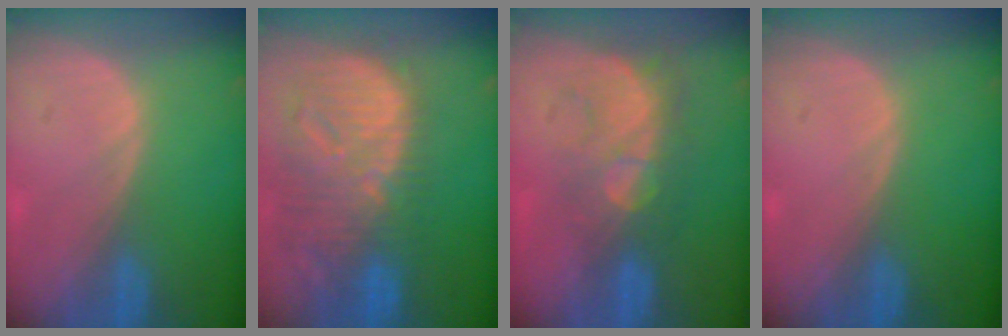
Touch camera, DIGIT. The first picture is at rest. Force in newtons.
{"total": 13.2, "press": 11.5, "slide": 6.6}
{"total": 8.8, "press": 7.6, "slide": 4.5}
{"total": 0.0}